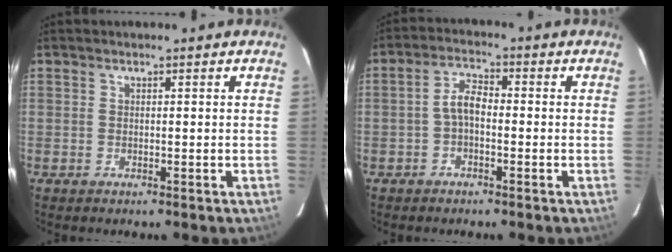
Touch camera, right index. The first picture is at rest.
{"total": 3.6, "force": [-1.0, 1.8, 3.0], "torque": [-0.062, 0.014, -0.020]}